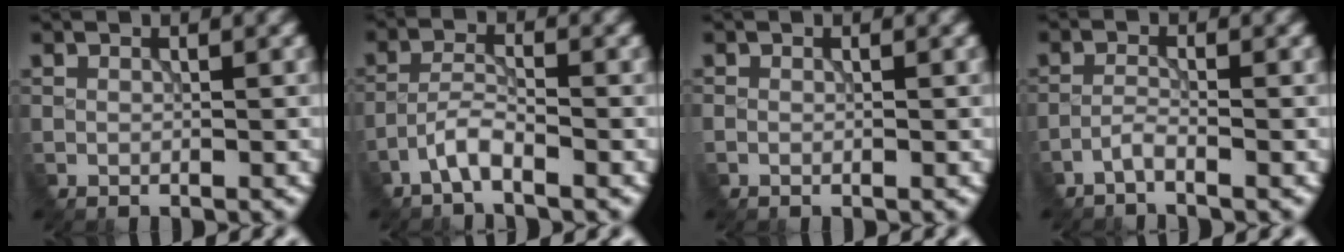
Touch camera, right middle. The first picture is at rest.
{"total": 2.6, "force": [-1.9, 0.5, 1.8], "torque": [-0.039, 0.007, -0.044]}
{"total": 0.5, "force": [-0.2, 0.2, 0.5], "torque": [-0.011, -0.003, -0.002]}
{"total": 1.4, "force": [-1.1, 0.1, 0.9], "torque": [-0.019, 0.003, -0.029]}